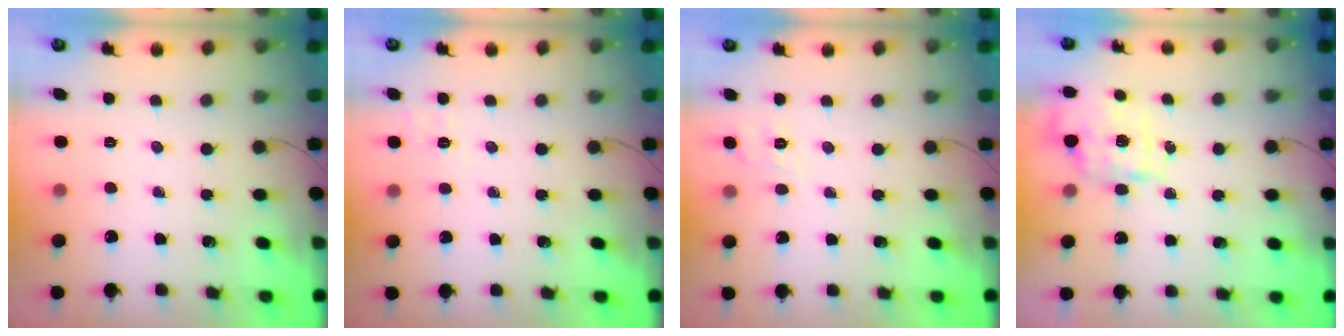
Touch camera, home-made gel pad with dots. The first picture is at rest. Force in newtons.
{"total": 1.9, "press": 1.0, "slide": 1.6}
{"total": 4.5, "press": 4.1, "slide": 1.9}
{"total": 5.8, "press": 5.6, "slide": 1.6}